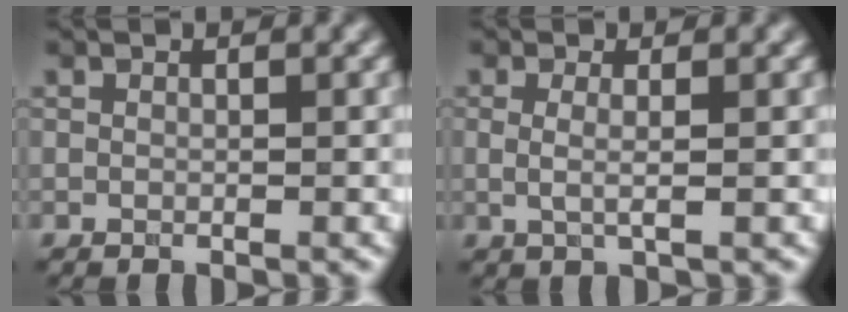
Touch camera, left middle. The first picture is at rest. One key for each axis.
{"total": 1.7, "fx": 0.0, "fy": 0.5, "fz": 1.6, "tx": -0.029, "ty": -0.004, "tz": -0.004}